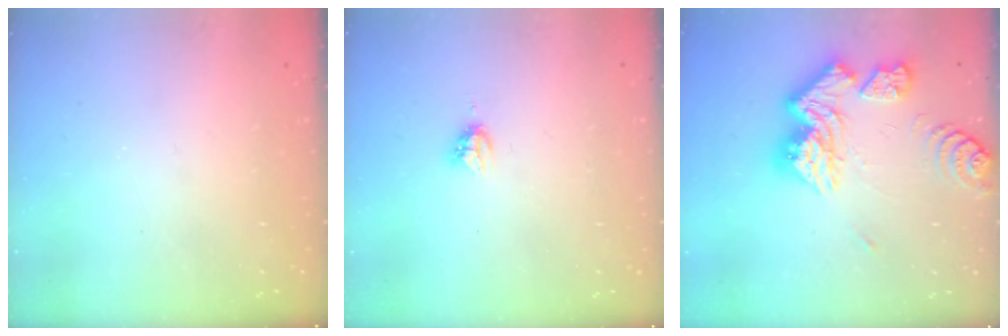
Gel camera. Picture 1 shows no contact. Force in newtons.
{"total": 3.9, "press": 3.8, "slide": 0.6}
{"total": 16.8, "press": 16.7, "slide": 1.7}